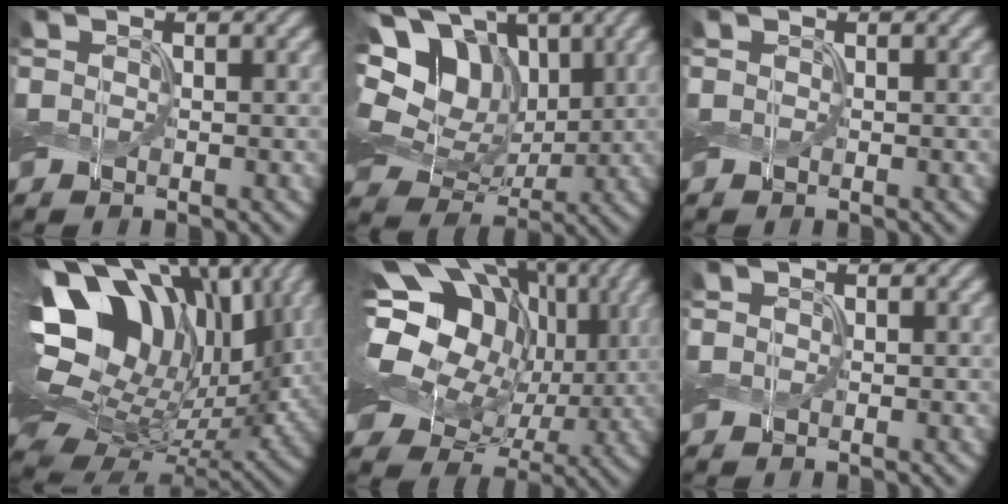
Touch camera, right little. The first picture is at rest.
{"total": 16.8, "force": [6.1, 12.6, 9.3], "torque": [-0.235, 0.037, 0.110]}
{"total": 0.0}
{"total": 18.2, "force": [4.7, 12.5, 12.3], "torque": [-0.244, 0.001, 0.101]}
{"total": 17.7, "force": [4.2, 13.6, 10.5], "torque": [-0.229, 0.037, 0.066]}
{"total": 0.0}